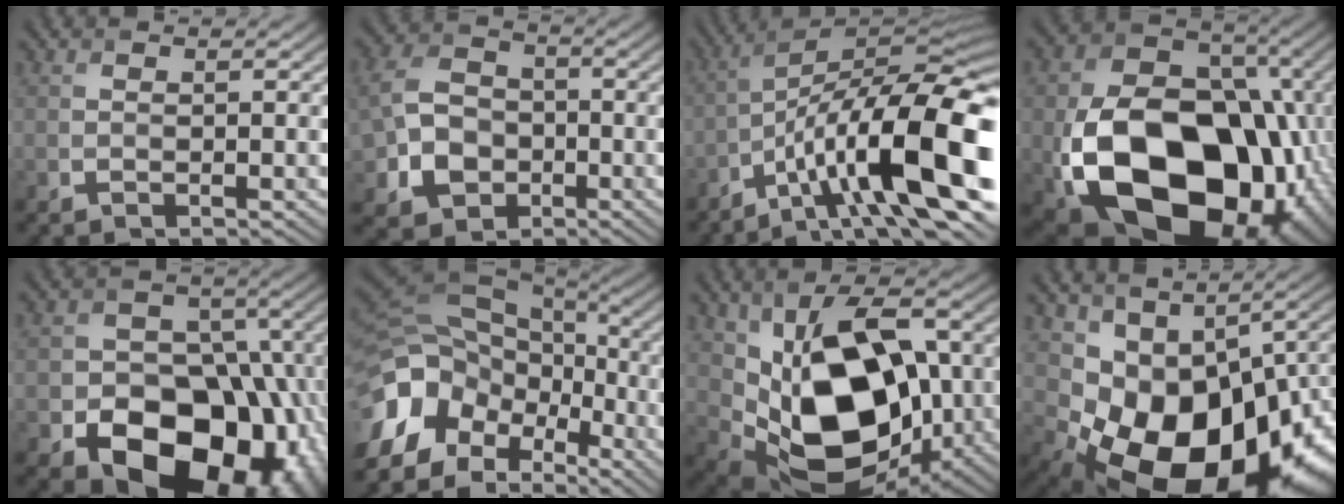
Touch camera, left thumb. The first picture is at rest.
{"total": 8.0, "force": [-2.2, 6.4, 4.2], "torque": [-0.107, -0.007, -0.050]}
{"total": 17.2, "force": [-7.0, 5.2, 14.8], "torque": [-0.244, 0.012, -0.129]}
{"total": 20.8, "force": [-5.6, 15.0, 13.4], "torque": [-0.264, -0.056, -0.068]}
{"total": 19.9, "force": [-8.7, 15.2, 9.5], "torque": [-0.106, -0.046, -0.151]}
{"total": 17.4, "force": [-6.9, 12.6, 9.8], "torque": [-0.259, -0.029, -0.105]}
{"total": 15.7, "force": [0.4, 10.0, 12.1], "torque": [-0.213, -0.034, 0.022]}
{"total": 16.5, "force": [-3.5, 11.0, 11.9], "torque": [-0.162, -0.046, -0.026]}